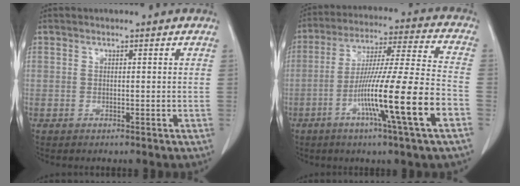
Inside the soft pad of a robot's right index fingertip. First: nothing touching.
{"total": 17.5, "force": [-6.6, -1.0, 16.2], "torque": [-0.288, -0.015, -0.117]}